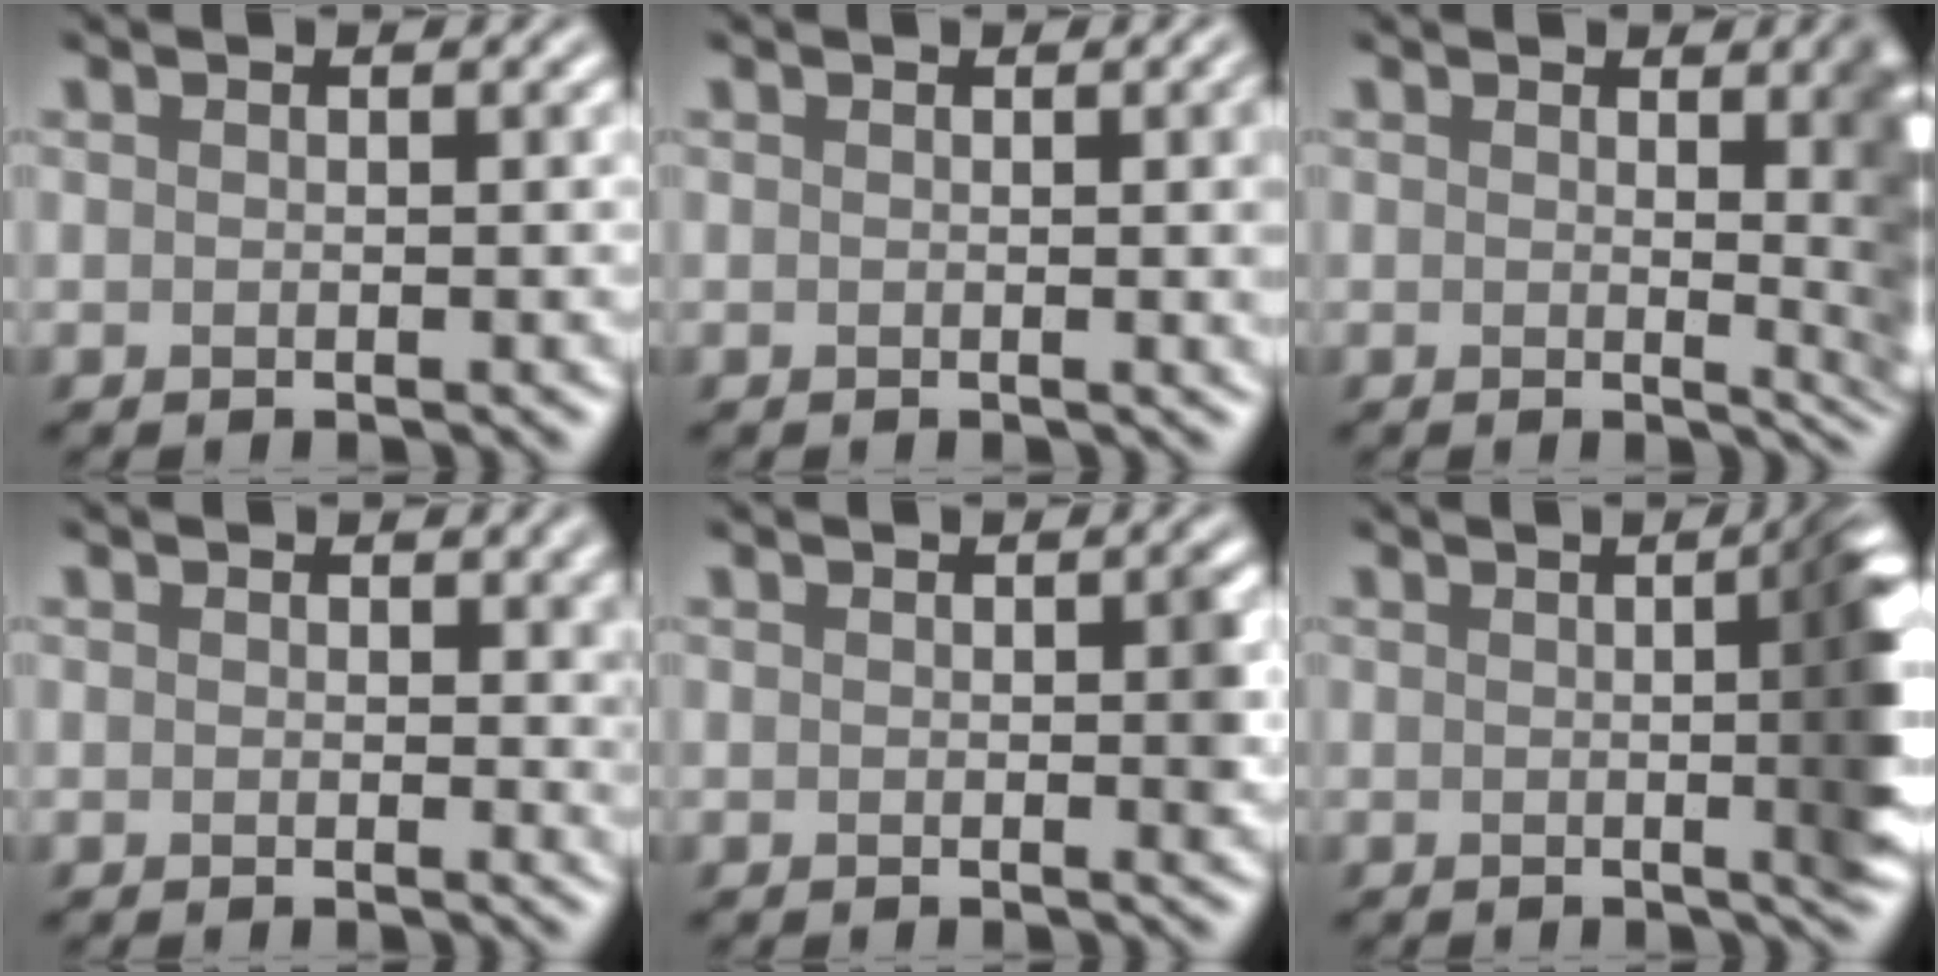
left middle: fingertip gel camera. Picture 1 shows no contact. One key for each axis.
{"total": 3.6, "fx": 0.4, "fy": 1.2, "fz": 3.3, "tx": -0.027, "ty": 0.007, "tz": 0.002}
{"total": 6.8, "fx": 1.1, "fy": 2.7, "fz": 6.1, "tx": -0.029, "ty": 0.000, "tz": 0.014}
{"total": 1.6, "fx": 0.6, "fy": 1.1, "fz": 1.1, "tx": -0.006, "ty": -0.003, "tz": 0.004}
{"total": 1.3, "fx": 0.0, "fy": 0.4, "fz": 1.2, "tx": -0.012, "ty": -0.002, "tz": 0.001}
{"total": 7.6, "fx": 0.3, "fy": 2.4, "fz": 7.2, "tx": -0.056, "ty": 0.007, "tz": 0.004}